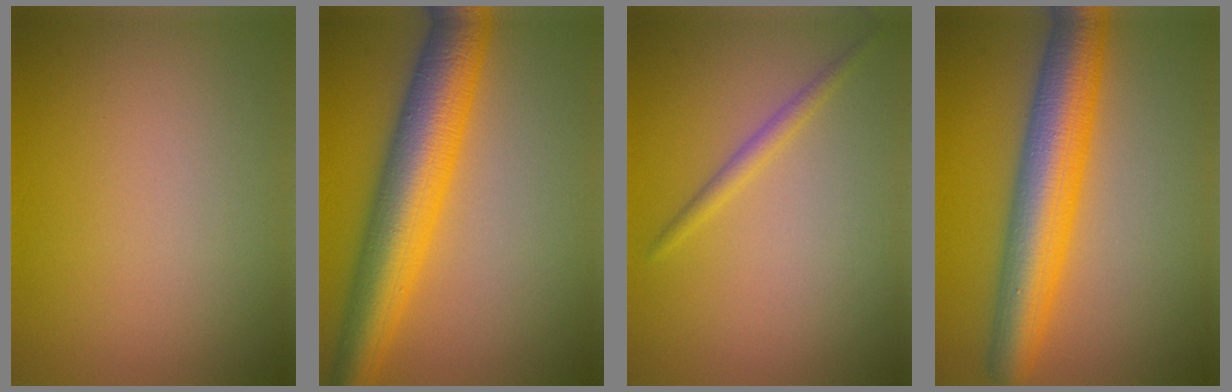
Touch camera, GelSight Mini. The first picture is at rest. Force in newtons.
{"total": 9.4, "press": 9.4, "slide": 0.0}
{"total": 1.4, "press": 1.4, "slide": 0.0}
{"total": 8.7, "press": 8.7, "slide": 0.2}